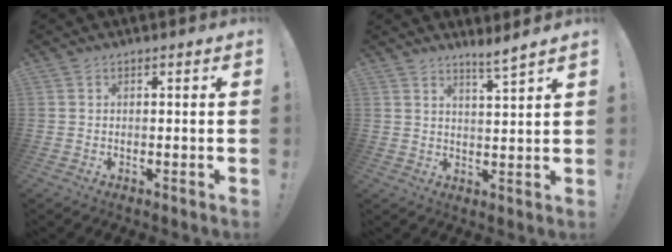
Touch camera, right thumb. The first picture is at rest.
{"total": 4.5, "force": [3.6, -1.0, 2.4], "torque": [-0.036, -0.029, 0.058]}